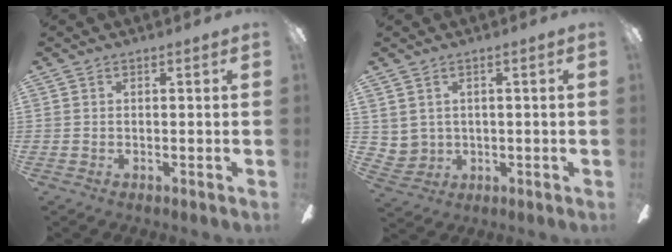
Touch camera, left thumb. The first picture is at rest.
{"total": 3.5, "force": [2.2, 2.7, -0.1], "torque": [-0.012, -0.005, 0.043]}